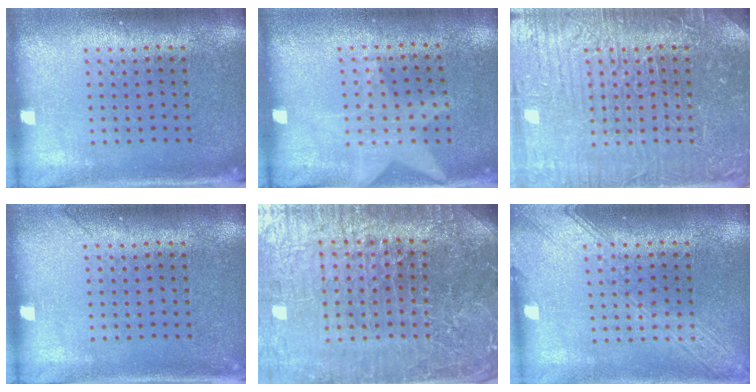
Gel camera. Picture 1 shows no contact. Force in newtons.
{"total": 1.1, "press": 0.9, "slide": 0.7}
{"total": 5.0, "press": 5.0, "slide": 0.6}
{"total": 0.8, "press": 0.8, "slide": 0.1}
{"total": 6.2, "press": 5.7, "slide": 2.6}
{"total": 3.4, "press": 3.3, "slide": 0.4}